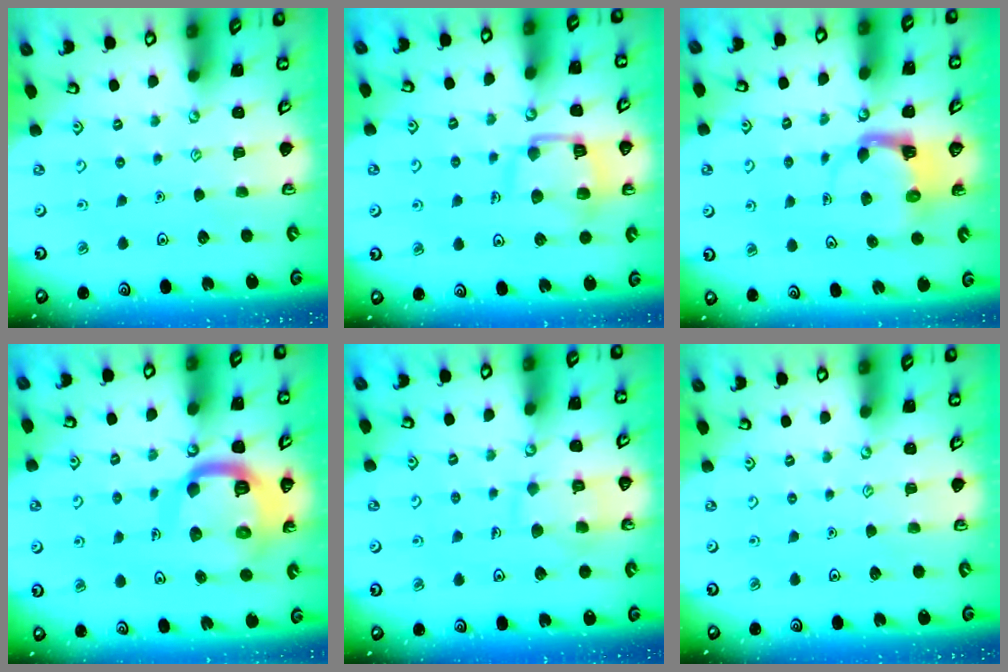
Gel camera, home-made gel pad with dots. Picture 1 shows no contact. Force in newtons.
{"total": 12.1, "press": 12.0, "slide": 1.3}
{"total": 4.7, "press": 4.7, "slide": 0.2}
{"total": 15.4, "press": 15.3, "slide": 1.9}
{"total": 9.4, "press": 9.4, "slide": 0.9}
{"total": 0.0}